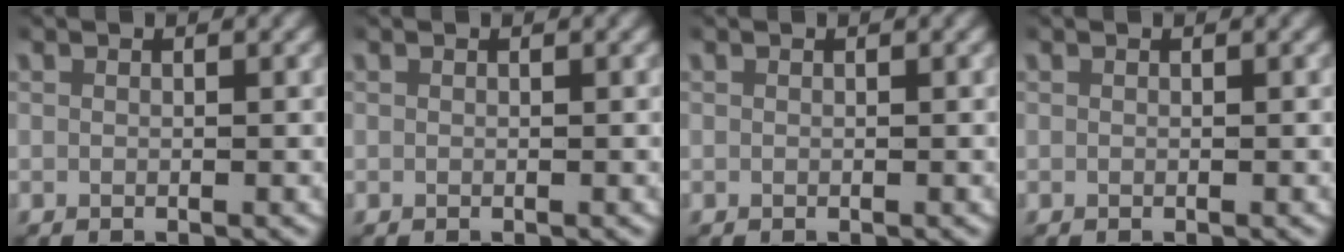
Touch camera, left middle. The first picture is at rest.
{"total": 0.0}
{"total": 0.0}
{"total": 0.0}